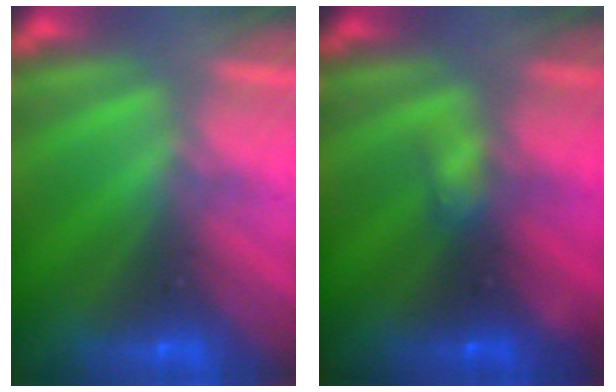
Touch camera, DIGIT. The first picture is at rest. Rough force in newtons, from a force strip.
{"total": 1.8}